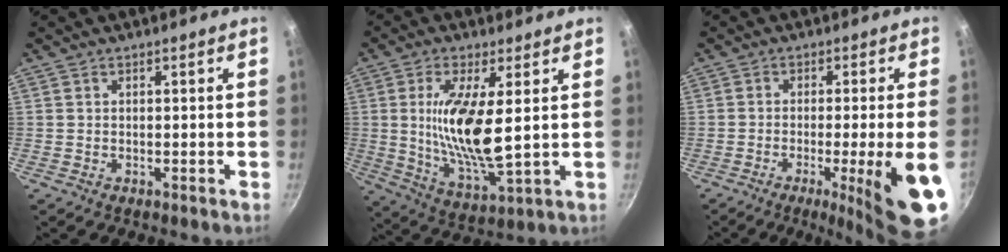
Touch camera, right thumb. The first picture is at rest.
{"total": 14.2, "force": [2.1, 4.2, 13.4], "torque": [-0.263, -0.022, 0.044]}
{"total": 14.3, "force": [-4.8, 1.1, 13.5], "torque": [-0.182, -0.002, -0.064]}